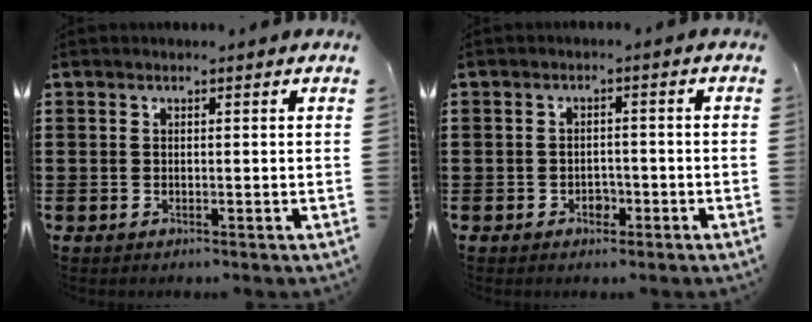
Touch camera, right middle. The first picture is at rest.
{"total": 1.7, "force": [-1.0, 1.1, 0.9], "torque": [-0.021, 0.002, -0.021]}